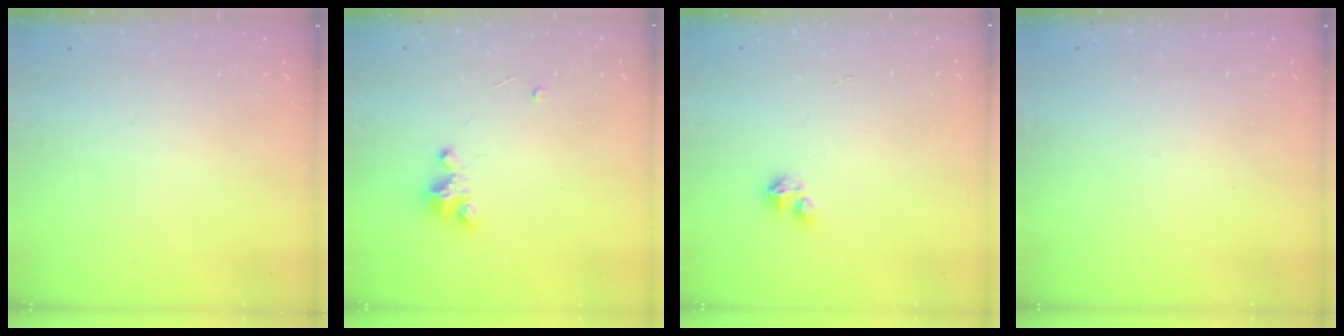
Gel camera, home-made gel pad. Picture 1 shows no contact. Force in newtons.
{"total": 3.4, "press": 3.4, "slide": 0.4}
{"total": 2.1, "press": 2.1, "slide": 0.2}
{"total": 0.7, "press": 0.6, "slide": 0.4}